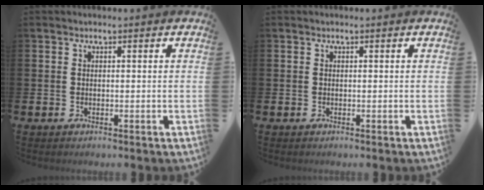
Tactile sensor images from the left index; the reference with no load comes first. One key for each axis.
{"total": 0.0}